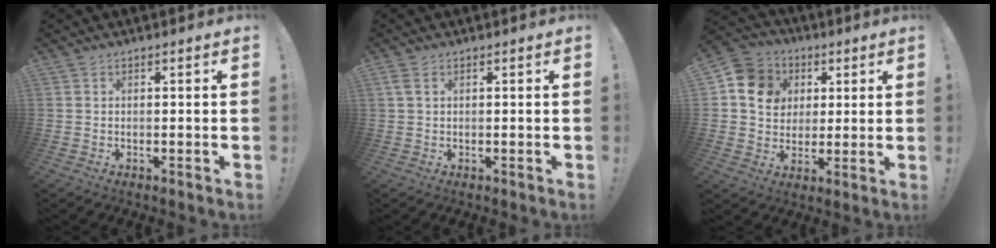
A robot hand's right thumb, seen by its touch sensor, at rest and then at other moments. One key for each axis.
{"total": 2.4, "fx": 1.0, "fy": 1.1, "fz": 1.9, "tx": -0.047, "ty": 0.006, "tz": 0.021}
{"total": 12.1, "fx": 3.4, "fy": 10.4, "fz": 5.0, "tx": -0.071, "ty": -0.002, "tz": 0.071}